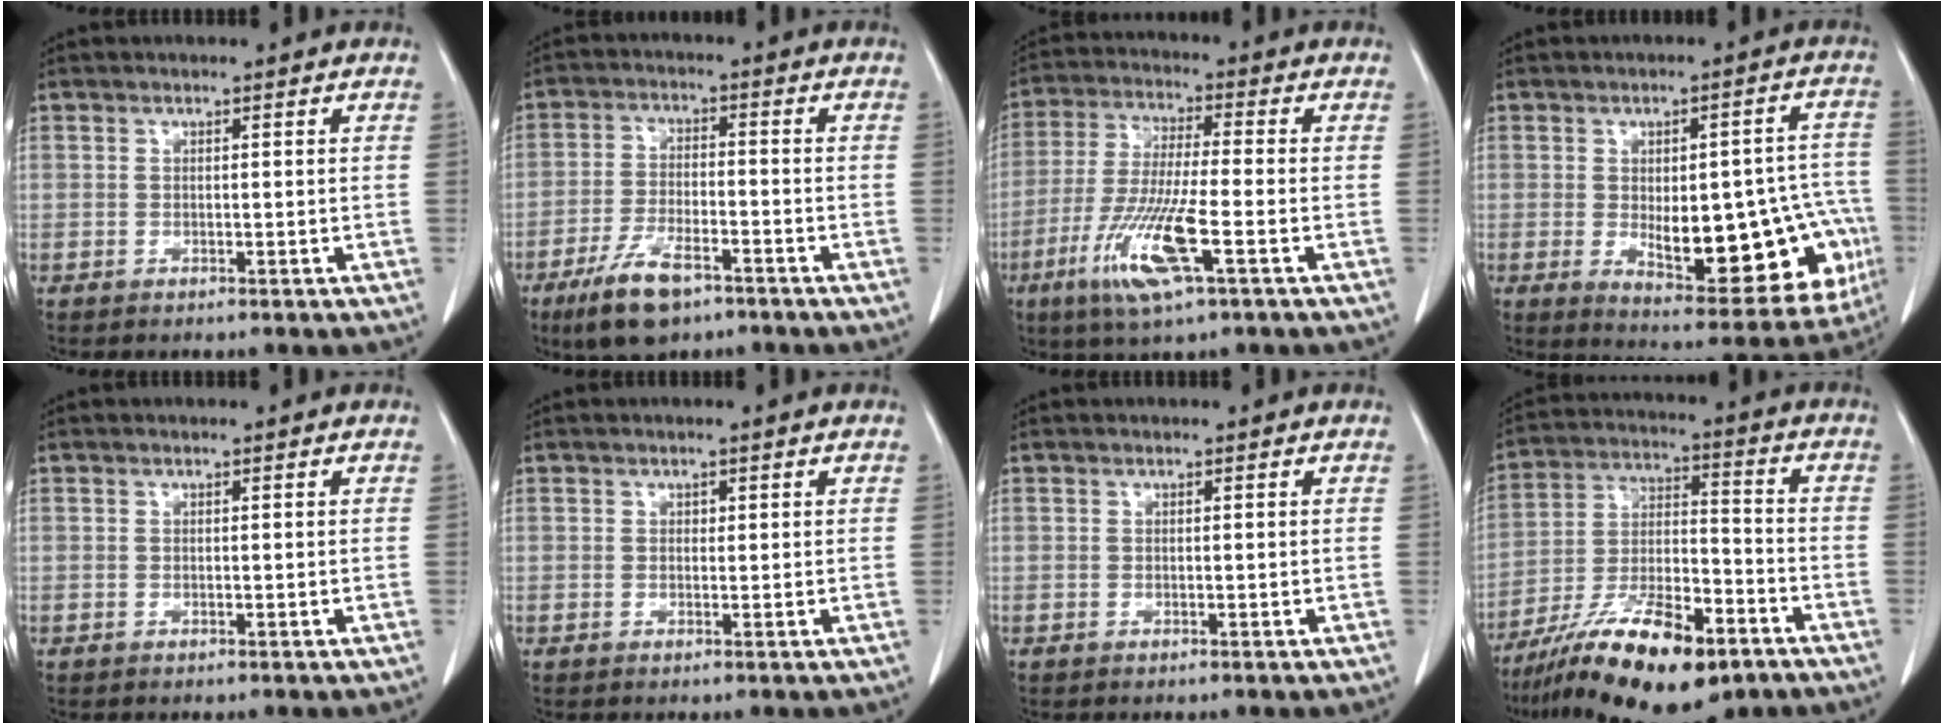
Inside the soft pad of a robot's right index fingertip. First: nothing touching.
{"total": 9.1, "force": [-5.9, 3.1, 6.2], "torque": [-0.128, -0.012, -0.104]}
{"total": 12.2, "force": [-5.0, 0.9, 11.1], "torque": [-0.229, -0.025, -0.095]}
{"total": 20.2, "force": [-4.4, 8.0, 18.0], "torque": [-0.164, 0.023, -0.028]}
{"total": 0.0}
{"total": 0.6, "force": [0.3, 0.5, 0.2], "torque": [0.001, 0.000, 0.002]}
{"total": 0.0}
{"total": 18.5, "force": [-12.0, 5.4, 13.1], "torque": [-0.232, -0.011, -0.208]}